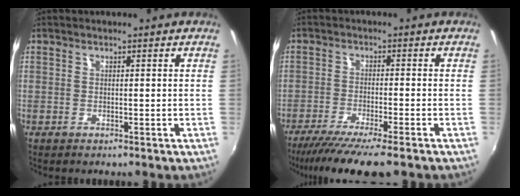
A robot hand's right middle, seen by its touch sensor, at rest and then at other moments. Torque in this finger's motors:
{"motor_torque": [1.07, -1.07, 0.20, 0.08]}